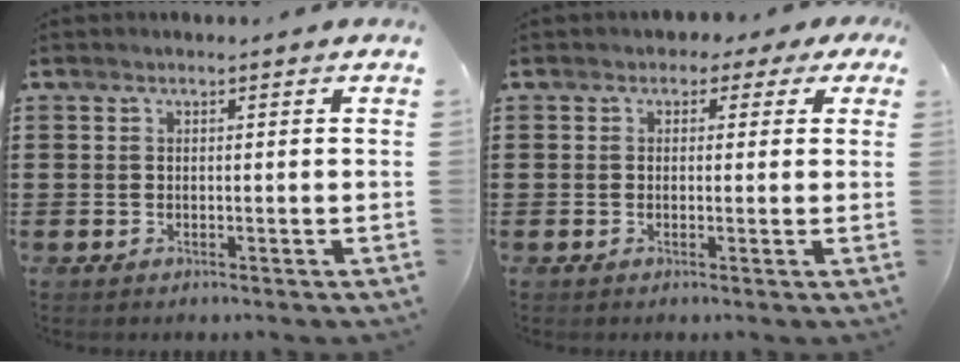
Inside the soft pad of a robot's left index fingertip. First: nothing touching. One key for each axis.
{"total": 1.7, "fx": 0.2, "fy": 1.5, "fz": 0.9, "tx": -0.016, "ty": 0.006, "tz": 0.000}